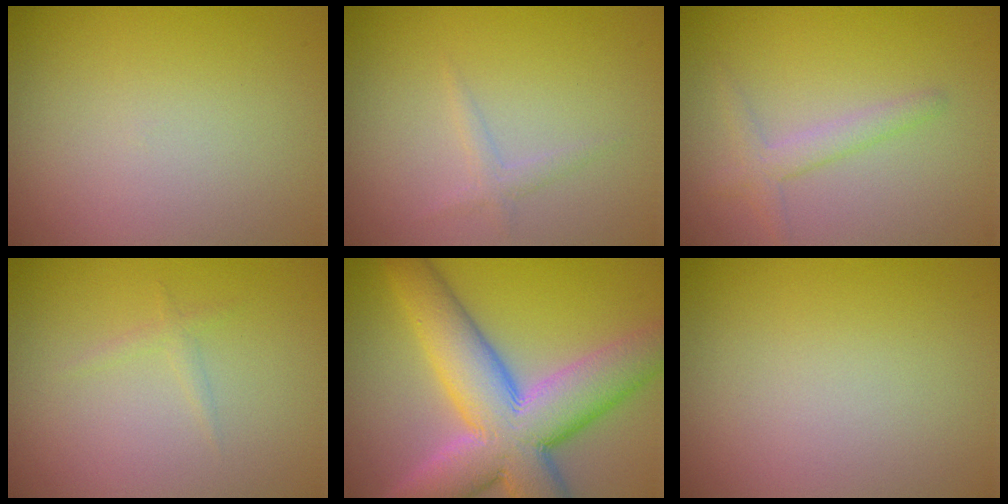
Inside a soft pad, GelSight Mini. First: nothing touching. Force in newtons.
{"total": 1.1, "press": 1.1, "slide": 0.0}
{"total": 1.9, "press": 1.9, "slide": 0.1}
{"total": 0.8, "press": 0.8, "slide": 0.0}
{"total": 12.6, "press": 12.6, "slide": 0.9}
{"total": 0.0}